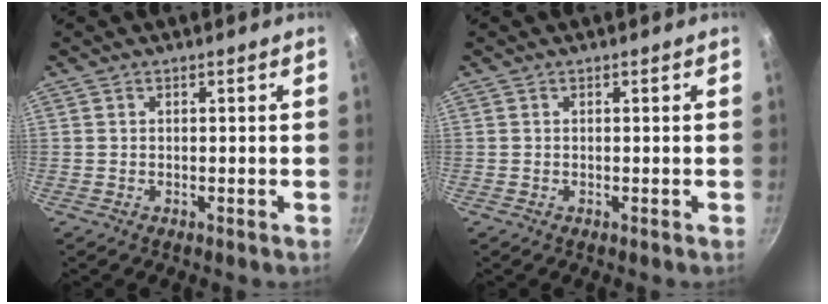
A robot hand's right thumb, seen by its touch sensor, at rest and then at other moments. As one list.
[{"total": 0.0}]